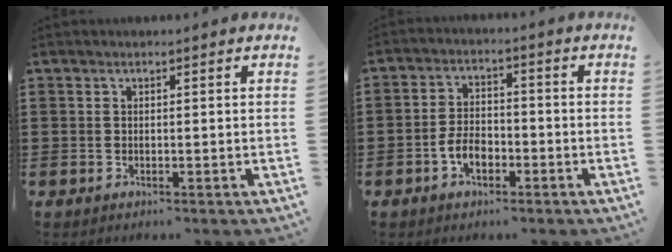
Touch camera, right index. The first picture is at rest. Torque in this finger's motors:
{"motor_torque": [1.66, 0.47, 0.59, 0.12]}